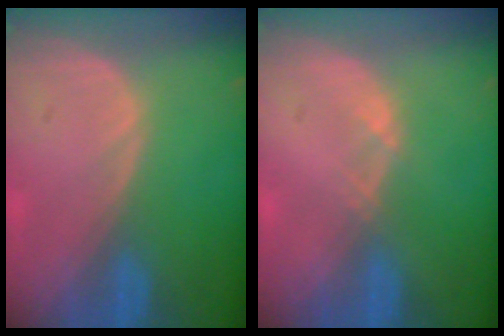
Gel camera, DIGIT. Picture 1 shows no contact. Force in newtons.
{"total": 0.8, "press": 0.8, "slide": 0.1}